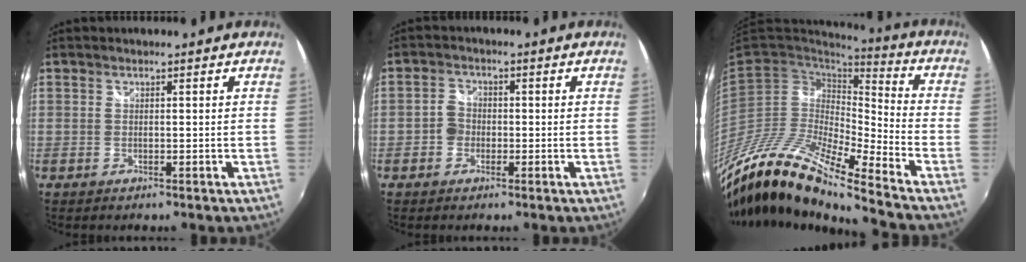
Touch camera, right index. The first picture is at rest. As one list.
[{"total": 2.8, "force": [-1.0, 2.5, 0.9], "torque": [-0.017, 0.008, -0.023]}, {"total": 19.1, "force": [-14.6, 1.8, 12.1], "torque": [-0.219, -0.034, -0.291]}]